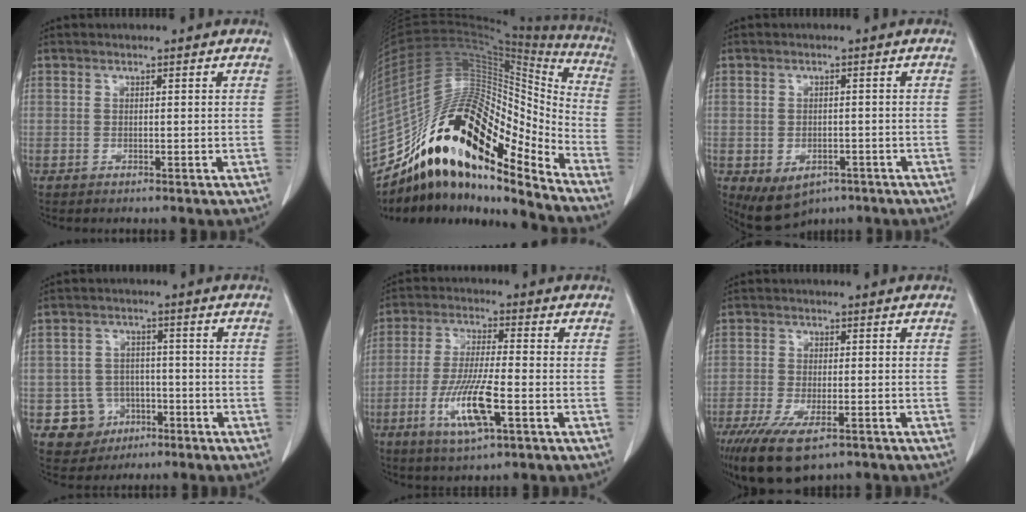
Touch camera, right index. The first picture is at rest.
{"total": 27.7, "force": [-18.7, 7.4, 19.1], "torque": [-0.359, 0.022, -0.317]}
{"total": 6.6, "force": [-3.6, 4.5, 3.2], "torque": [-0.051, 0.002, -0.039]}
{"total": 6.3, "force": [-2.6, 5.7, 0.8], "torque": [-0.008, 0.012, -0.033]}
{"total": 10.3, "force": [-3.7, 1.3, 9.5], "torque": [-0.188, -0.014, -0.067]}
{"total": 11.3, "force": [-7.4, 3.9, 7.6], "torque": [-0.137, -0.023, -0.116]}